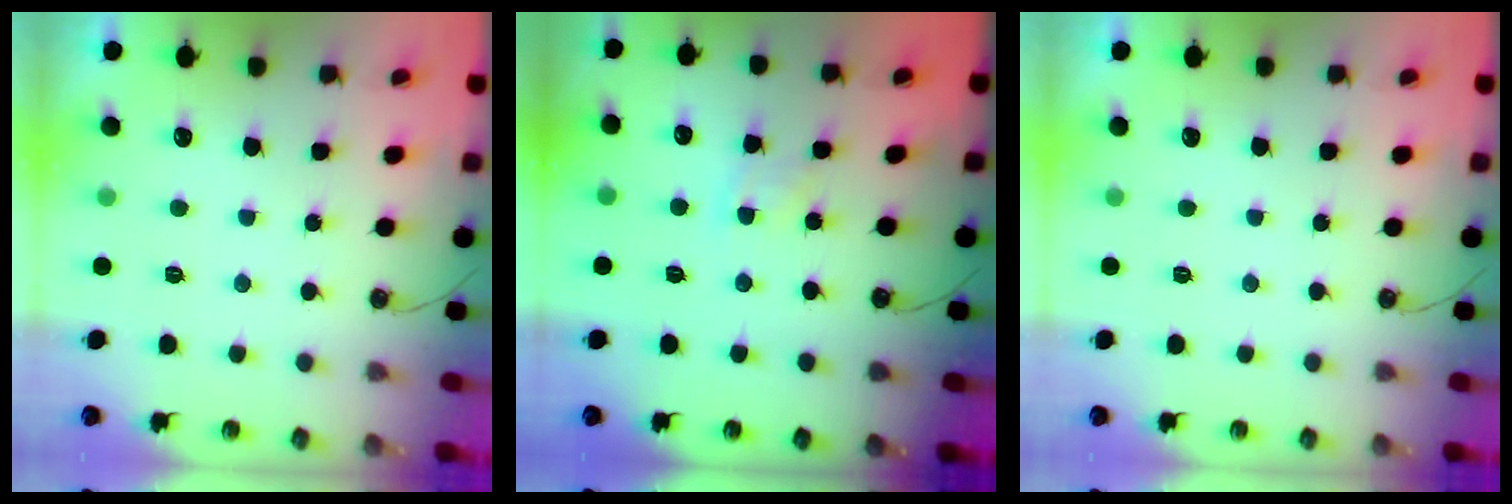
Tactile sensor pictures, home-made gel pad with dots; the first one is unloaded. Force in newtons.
{"total": 4.9, "press": 4.9, "slide": 0.6}
{"total": 0.0}